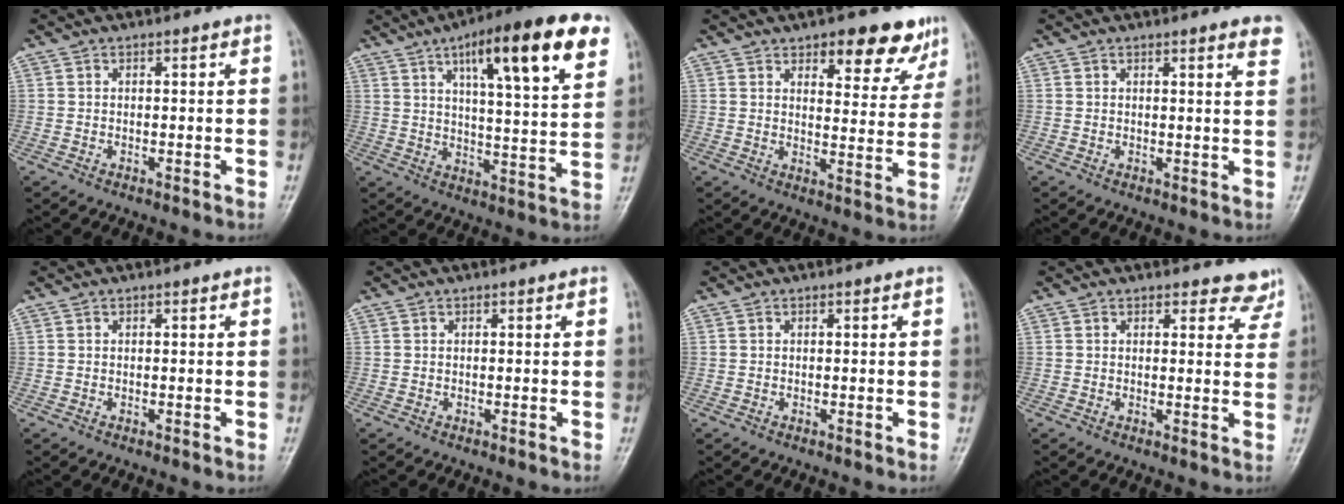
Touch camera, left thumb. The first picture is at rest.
{"total": 19.6, "force": [10.0, 4.7, 16.2], "torque": [-0.212, -0.024, 0.145]}
{"total": 11.5, "force": [7.7, 5.0, 7.0], "torque": [-0.040, -0.040, 0.100]}
{"total": 3.3, "force": [2.4, 0.3, 2.1], "torque": [-0.021, -0.010, 0.025]}
{"total": 0.0}
{"total": 0.0}
{"total": 0.0}
{"total": 4.6, "force": [4.2, 1.9, 0.3], "torque": [0.031, -0.027, 0.028]}